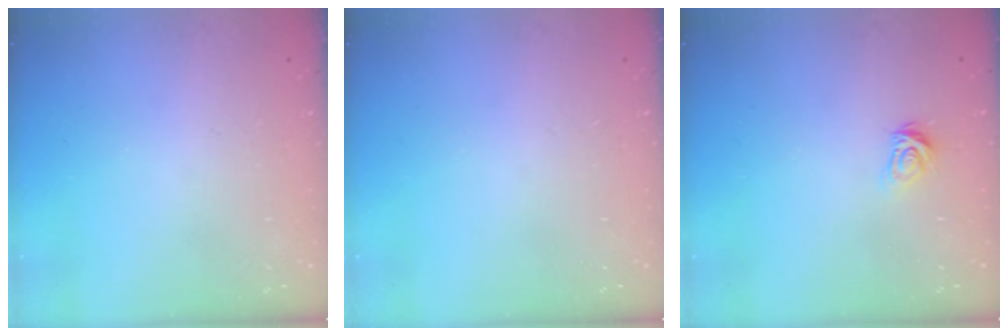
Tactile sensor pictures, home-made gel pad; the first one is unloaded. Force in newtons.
{"total": 0.0}
{"total": 4.9, "press": 4.9, "slide": 0.5}